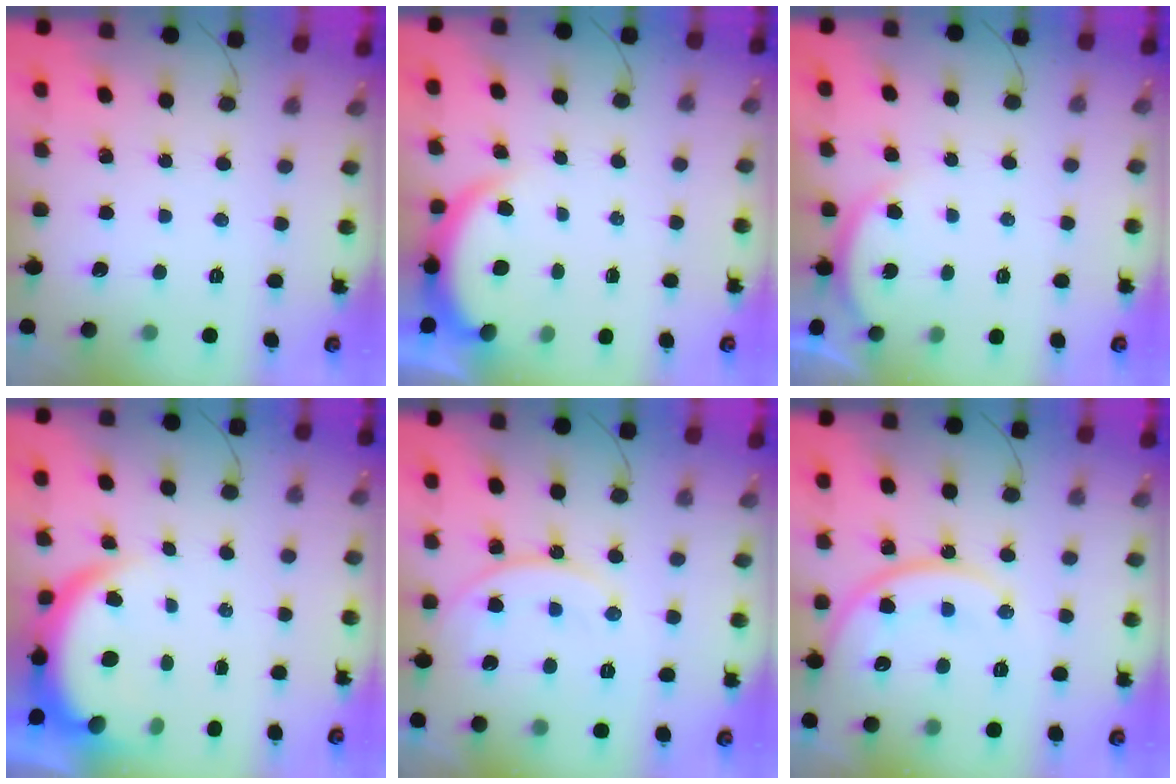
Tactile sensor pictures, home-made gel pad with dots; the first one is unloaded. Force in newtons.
{"total": 3.4, "press": 3.3, "slide": 0.6}
{"total": 3.2, "press": 3.2, "slide": 0.6}
{"total": 6.8, "press": 6.8, "slide": 0.9}
{"total": 10.5, "press": 10.5, "slide": 0.8}
{"total": 13.5, "press": 13.5, "slide": 1.2}